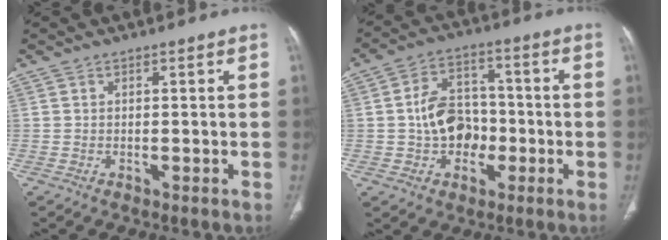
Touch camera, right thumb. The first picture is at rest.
{"total": 10.5, "force": [-1.7, 8.1, 6.4], "torque": [-0.074, 0.031, -0.032]}